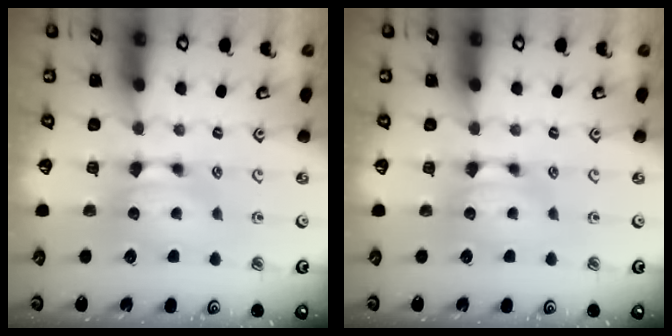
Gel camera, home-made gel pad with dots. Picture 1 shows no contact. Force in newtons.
{"total": 0.0}